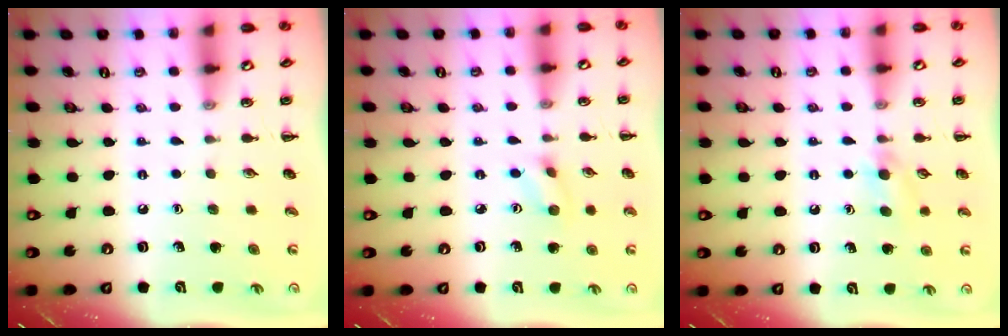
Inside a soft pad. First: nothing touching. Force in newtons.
{"total": 4.3, "press": 4.1, "slide": 1.3}
{"total": 6.1, "press": 5.8, "slide": 1.7}